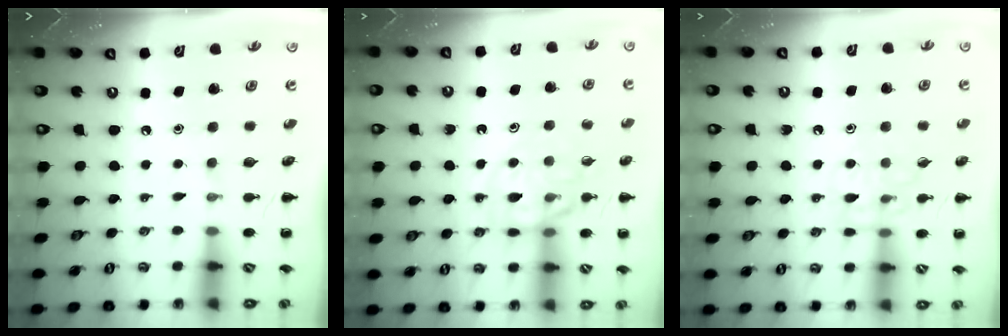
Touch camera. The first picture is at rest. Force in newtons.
{"total": 11.8, "press": 11.6, "slide": 2.1}
{"total": 9.5, "press": 9.4, "slide": 0.8}